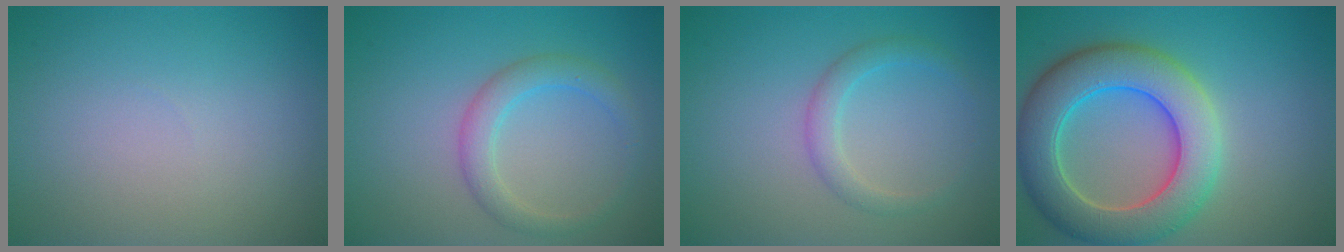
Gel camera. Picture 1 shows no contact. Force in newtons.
{"total": 2.8, "press": 2.8, "slide": 0.1}
{"total": 2.0, "press": 2.0, "slide": 0.1}
{"total": 8.9, "press": 8.8, "slide": 0.4}